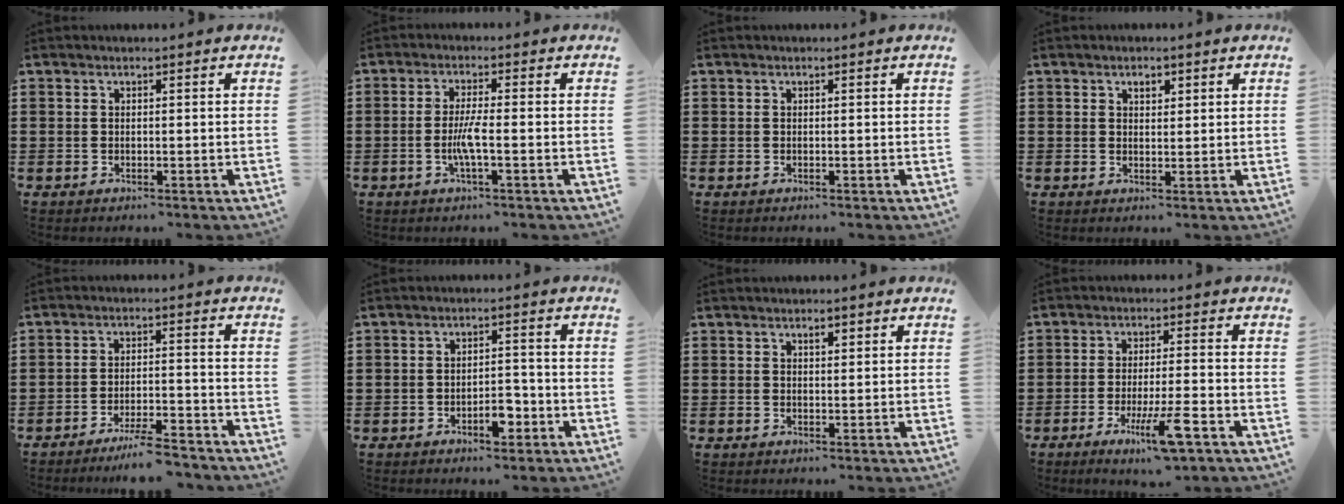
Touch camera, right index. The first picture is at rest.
{"total": 4.0, "force": [-1.1, 0.2, 3.8], "torque": [-0.090, -0.012, -0.028]}
{"total": 0.0}
{"total": 1.7, "force": [1.0, 1.0, 1.0], "torque": [-0.015, 0.001, 0.016]}
{"total": 5.2, "force": [-4.7, -0.1, 2.2], "torque": [-0.037, -0.006, -0.089]}
{"total": 4.1, "force": [-2.2, 1.7, 2.9], "torque": [-0.048, 0.006, -0.040]}
{"total": 1.3, "force": [0.7, 0.6, 0.9], "torque": [-0.020, 0.005, 0.012]}
{"total": 7.9, "force": [-4.0, 0.5, 6.7], "torque": [-0.123, -0.014, -0.070]}